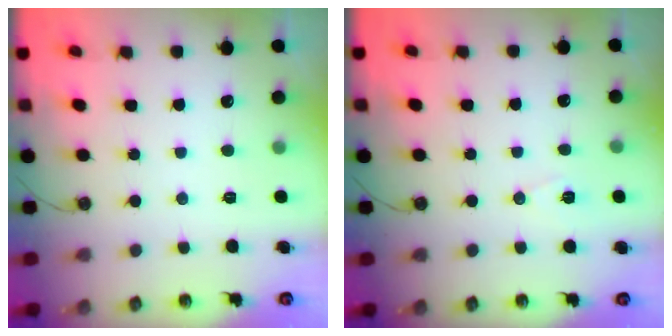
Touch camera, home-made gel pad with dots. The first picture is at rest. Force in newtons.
{"total": 7.2, "press": 5.6, "slide": 4.5}